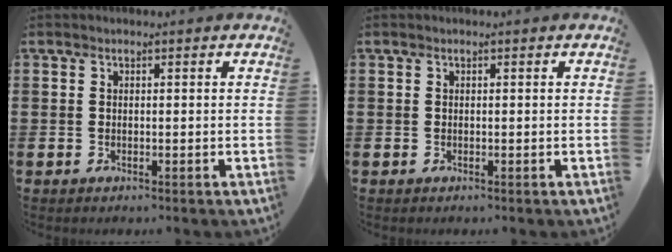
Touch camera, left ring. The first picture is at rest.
{"total": 0.0}